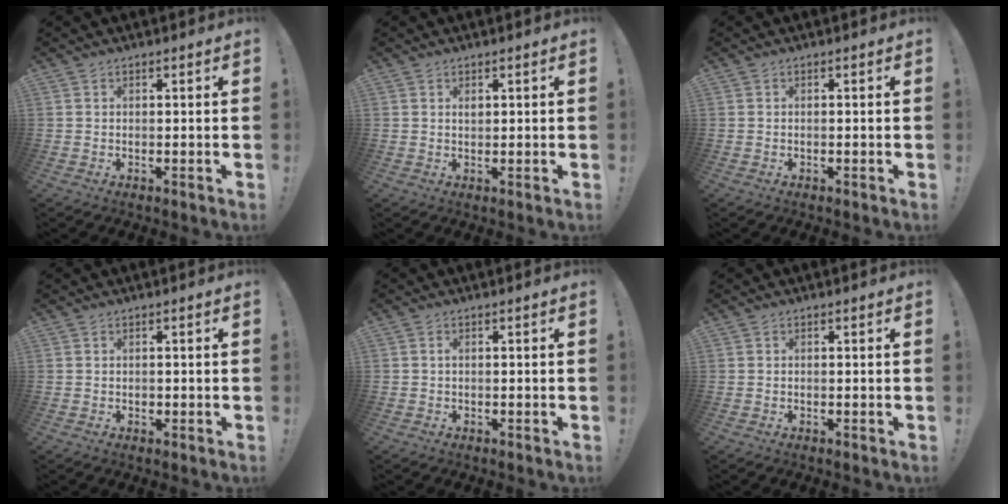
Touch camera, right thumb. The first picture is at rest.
{"total": 1.1, "force": [0.6, 0.7, 0.6], "torque": [-0.001, -0.004, 0.010]}
{"total": 0.0}
{"total": 0.9, "force": [-0.4, 0.7, 0.3], "torque": [-0.006, 0.003, -0.008]}
{"total": 0.6, "force": [-0.3, 0.6, -0.1], "torque": [-0.006, 0.006, -0.005]}
{"total": 0.0}